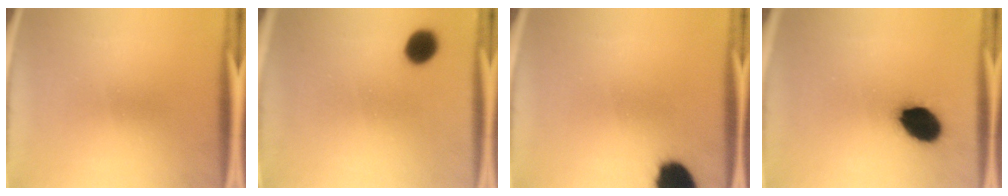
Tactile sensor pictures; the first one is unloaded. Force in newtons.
{"total": 6.1}
{"total": 11.8}
{"total": 12.6}